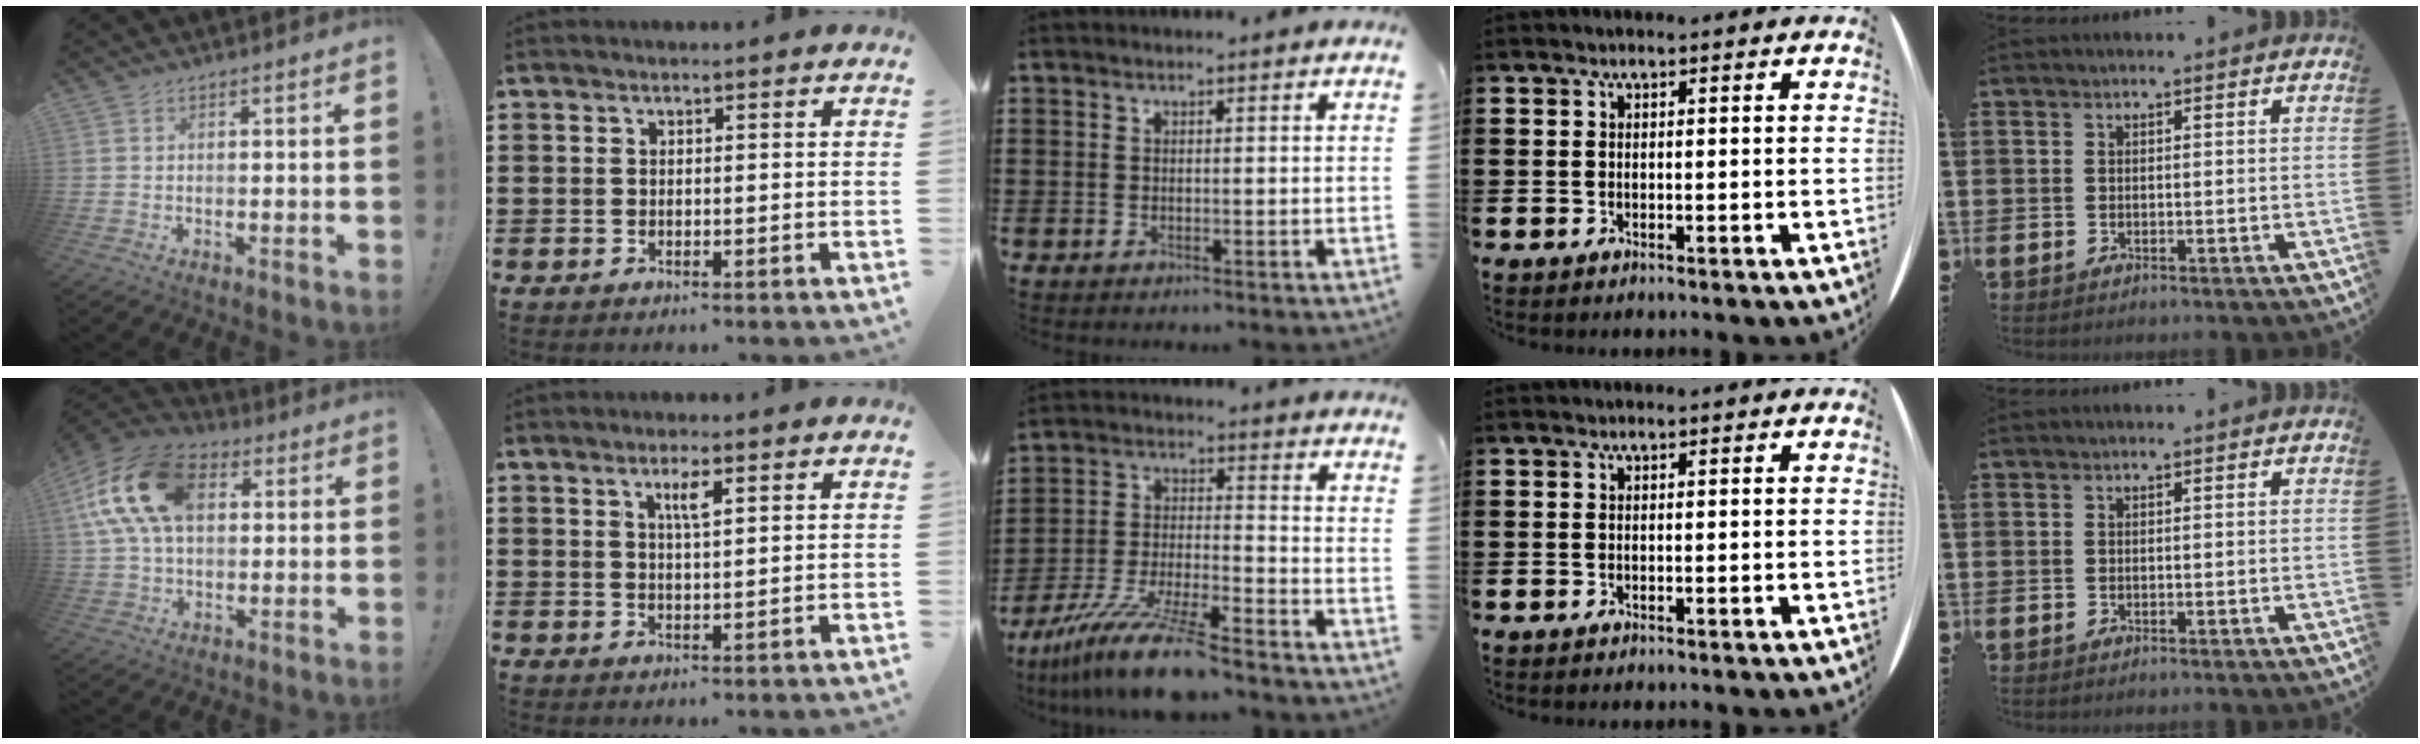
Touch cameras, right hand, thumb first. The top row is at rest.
{"thumb": {"total": 20.1, "force": [5.5, 12.9, 14.4], "torque": [-0.266, 0.000, 0.096]}, "index": {"total": 3.0, "force": [1.5, 0.6, 2.6], "torque": [-0.046, 0.002, 0.021]}, "middle": {"total": 11.9, "force": [-10.2, 0.2, 6.0], "torque": [-0.116, 0.010, -0.197]}}